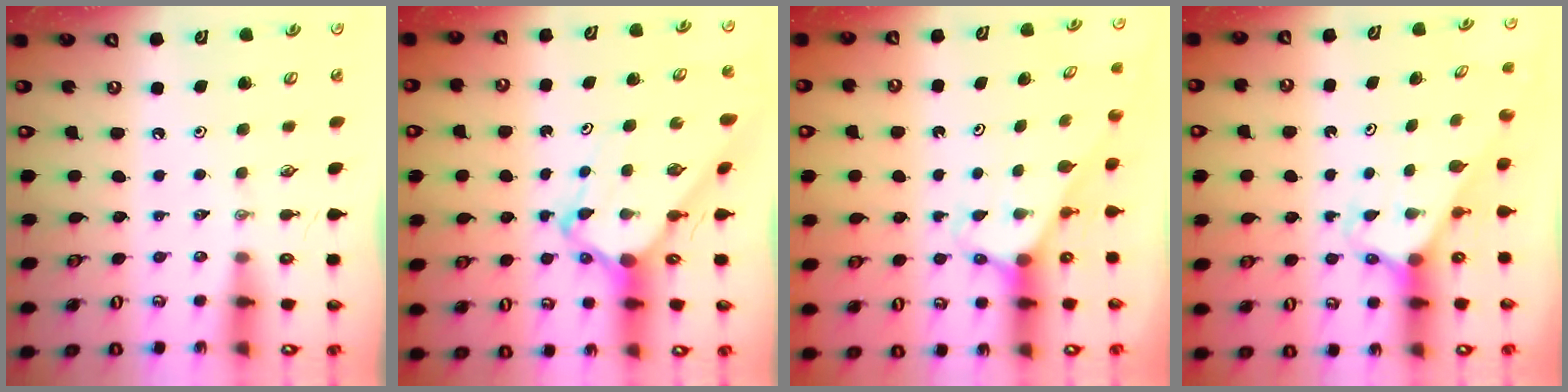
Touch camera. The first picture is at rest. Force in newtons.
{"total": 5.8, "press": 5.8, "slide": 0.4}
{"total": 2.7, "press": 2.7, "slide": 0.2}
{"total": 2.5, "press": 2.5, "slide": 0.1}